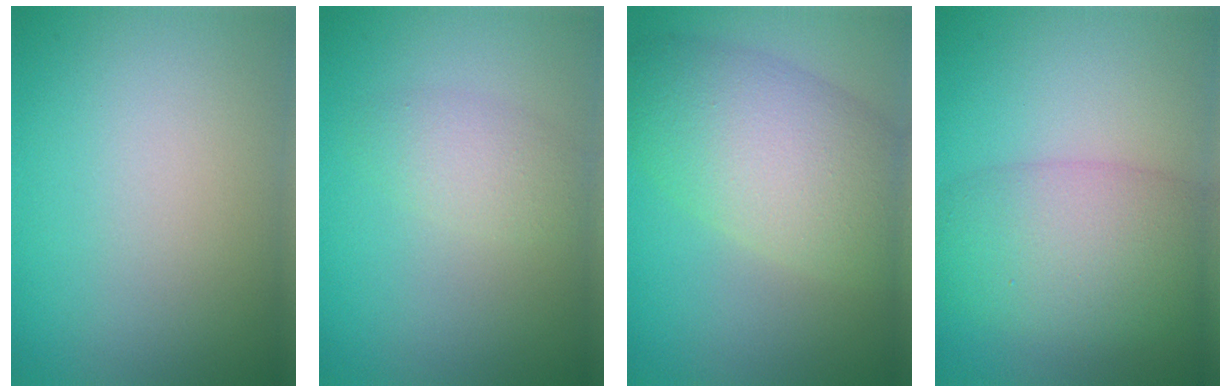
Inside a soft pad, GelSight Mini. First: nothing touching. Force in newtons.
{"total": 2.2, "press": 2.2, "slide": 0.0}
{"total": 8.1, "press": 8.1, "slide": 0.3}
{"total": 7.1, "press": 7.1, "slide": 0.1}